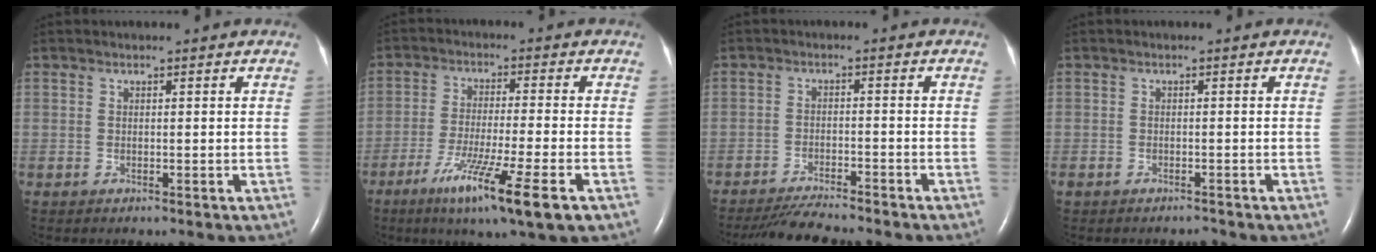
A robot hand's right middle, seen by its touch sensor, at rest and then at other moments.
{"total": 11.9, "force": [-6.2, -0.4, 10.1], "torque": [-0.186, -0.036, -0.104]}
{"total": 6.9, "force": [-6.4, -0.5, 2.5], "torque": [-0.038, -0.024, -0.110]}
{"total": 1.3, "force": [-1.2, 0.4, 0.3], "torque": [-0.007, -0.002, -0.017]}